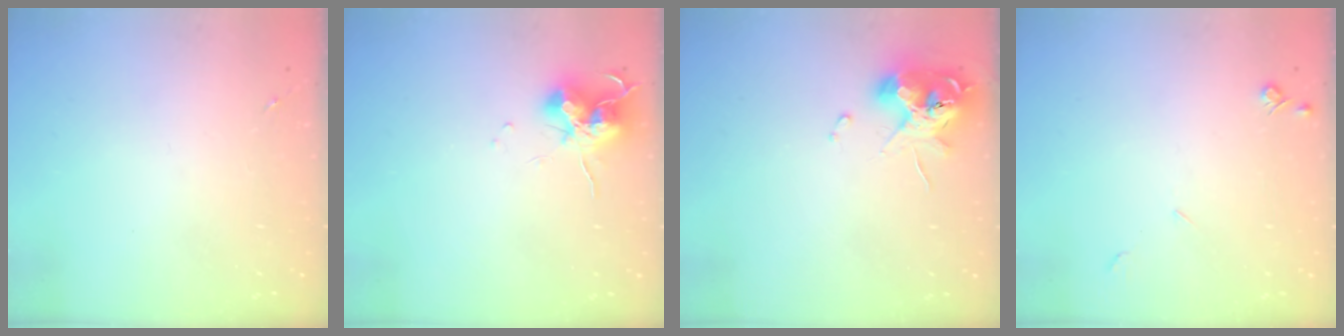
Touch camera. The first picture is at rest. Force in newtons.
{"total": 12.2, "press": 12.1, "slide": 1.3}
{"total": 11.4, "press": 11.3, "slide": 1.8}
{"total": 4.2, "press": 4.2, "slide": 0.7}